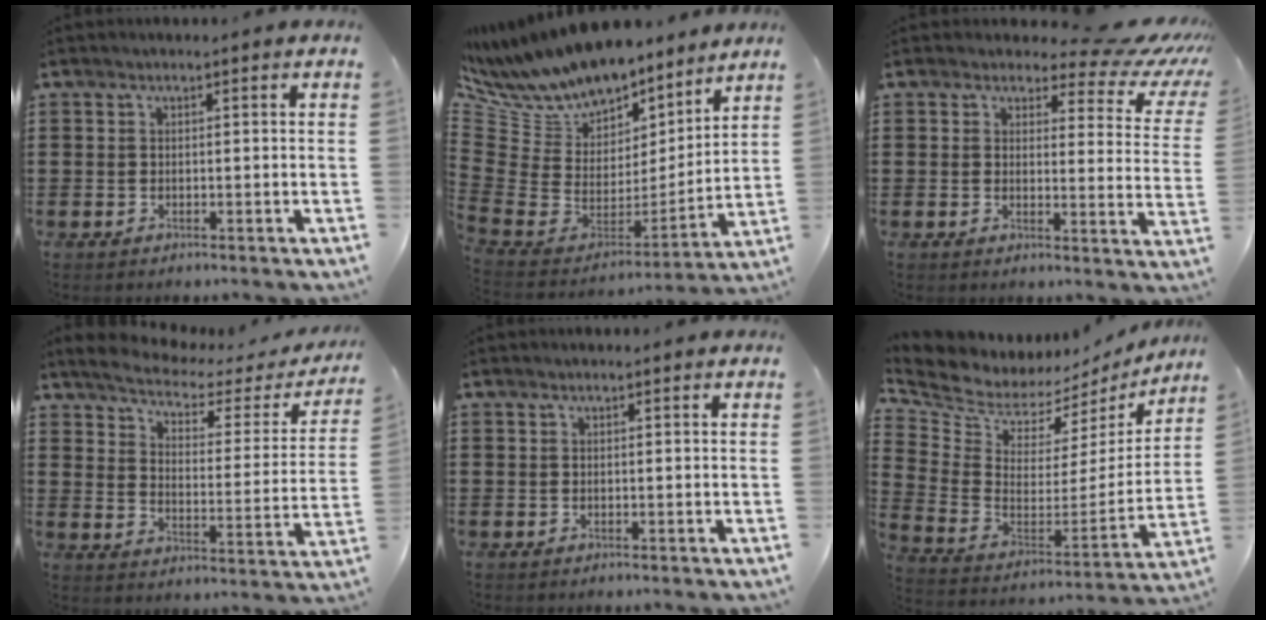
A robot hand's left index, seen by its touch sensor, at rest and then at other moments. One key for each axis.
{"total": 10.1, "fx": 9.1, "fy": 3.9, "fz": 1.8, "tx": -0.103, "ty": -0.079, "tz": 0.166}
{"total": 5.9, "fx": 4.1, "fy": 2.6, "fz": 3.3, "tx": -0.060, "ty": -0.018, "tz": 0.067}
{"total": 3.7, "fx": 3.1, "fy": 0.8, "fz": 1.8, "tx": -0.057, "ty": -0.022, "tz": 0.044}
{"total": 0.0}
{"total": 6.2, "fx": 5.8, "fy": 2.2, "fz": 0.6, "tx": -0.055, "ty": -0.057, "tz": 0.098}